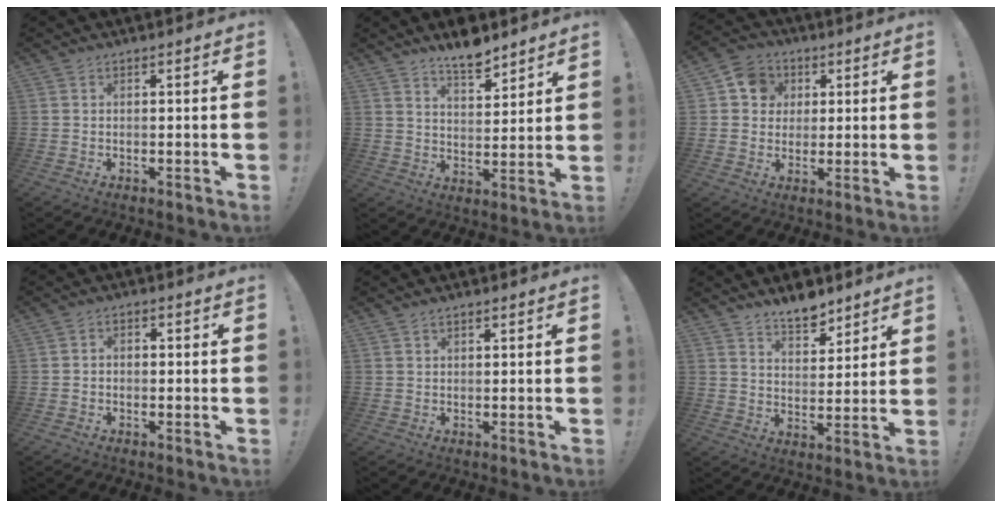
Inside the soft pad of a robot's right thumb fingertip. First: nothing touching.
{"total": 8.7, "force": [7.5, 2.5, 3.8], "torque": [-0.046, -0.056, 0.132]}
{"total": 8.9, "force": [2.4, 8.2, 2.7], "torque": [-0.034, -0.003, 0.048]}
{"total": 2.2, "force": [-1.4, 1.4, 1.0], "torque": [-0.018, 0.011, -0.025]}
{"total": 1.1, "force": [0.8, 0.5, 0.4], "torque": [-0.004, -0.001, 0.015]}
{"total": 8.4, "force": [7.1, 3.5, 2.8], "torque": [-0.024, -0.058, 0.129]}